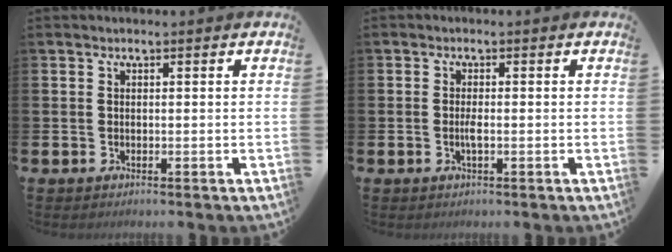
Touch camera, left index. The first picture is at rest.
{"total": 1.3, "force": [-0.3, 0.3, 1.2], "torque": [-0.030, 0.002, -0.005]}